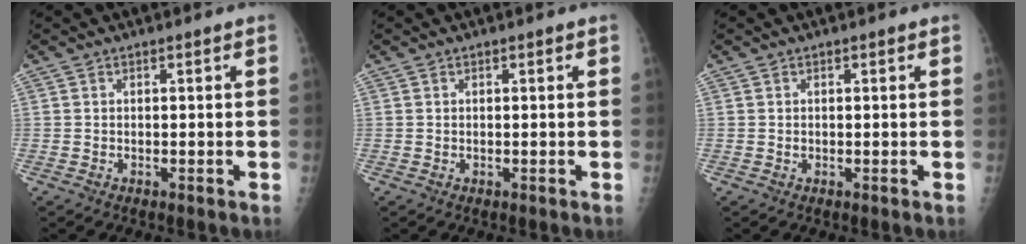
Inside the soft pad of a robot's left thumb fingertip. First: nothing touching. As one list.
[{"total": 0.0}, {"total": 0.6, "force": [0.1, 0.5, 0.2], "torque": [0.002, 0.001, 0.002]}]